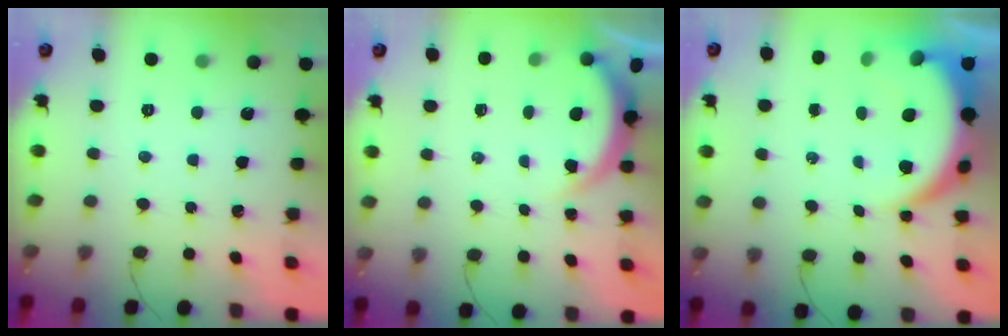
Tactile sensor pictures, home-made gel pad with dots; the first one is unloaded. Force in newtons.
{"total": 3.1, "press": 3.1, "slide": 0.3}
{"total": 10.2, "press": 10.1, "slide": 1.2}